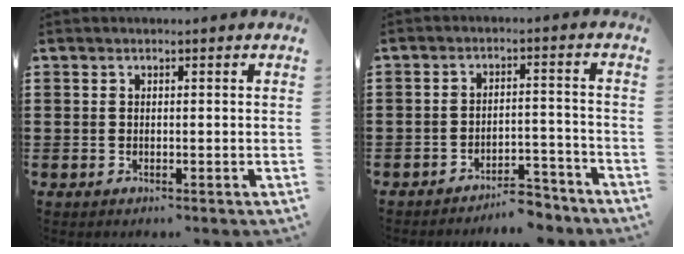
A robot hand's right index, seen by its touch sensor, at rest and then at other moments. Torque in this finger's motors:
{"motor_torque": [0.08, -0.24, 0.10, -0.01]}